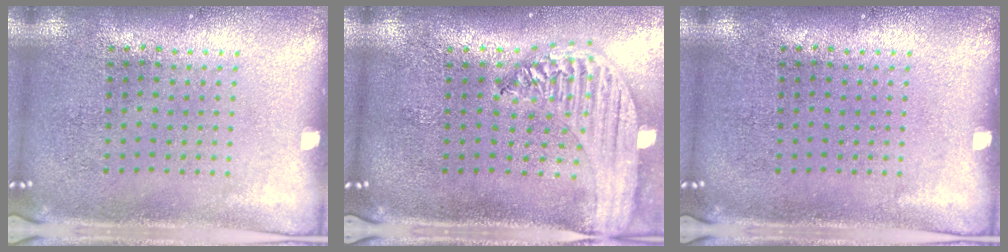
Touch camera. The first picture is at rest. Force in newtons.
{"total": 2.2, "press": 2.0, "slide": 1.0}
{"total": 0.0}